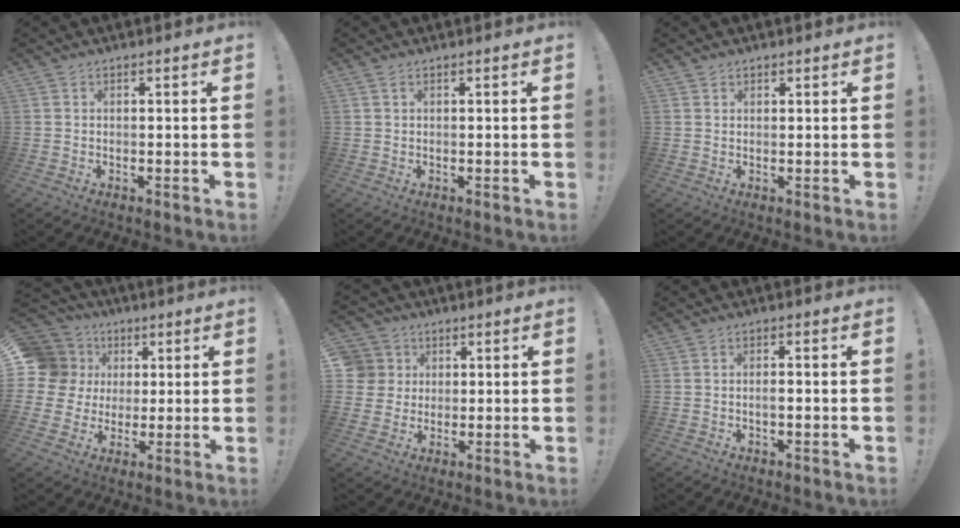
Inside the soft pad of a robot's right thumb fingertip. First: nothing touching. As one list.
[{"total": 0.9, "force": [0.5, 0.4, 0.7], "torque": [-0.016, 0.002, 0.009]}, {"total": 1.1, "force": [0.9, 0.7, 0.1], "torque": [0.004, -0.003, 0.016]}, {"total": 13.2, "force": [3.0, 11.9, 4.7], "torque": [-0.085, -0.007, 0.073]}, {"total": 7.0, "force": [1.6, 6.7, 1.0], "torque": [-0.017, -0.010, 0.033]}, {"total": 1.5, "force": [-0.7, 0.2, 1.4], "torque": [-0.032, 0.005, -0.012]}]